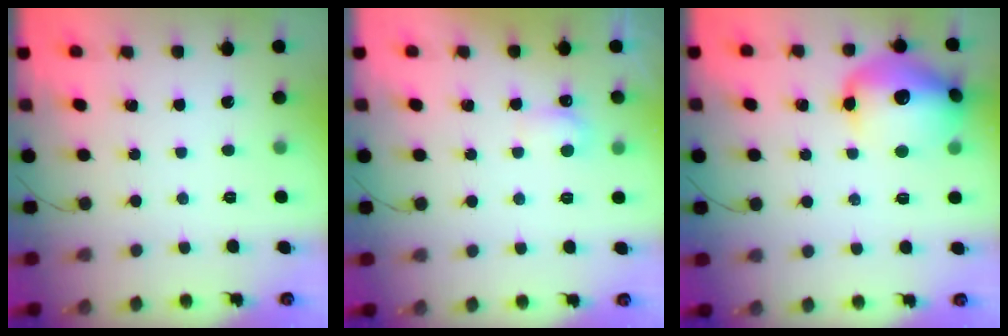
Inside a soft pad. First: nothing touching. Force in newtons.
{"total": 3.9, "press": 3.8, "slide": 0.8}
{"total": 17.6, "press": 17.5, "slide": 1.8}